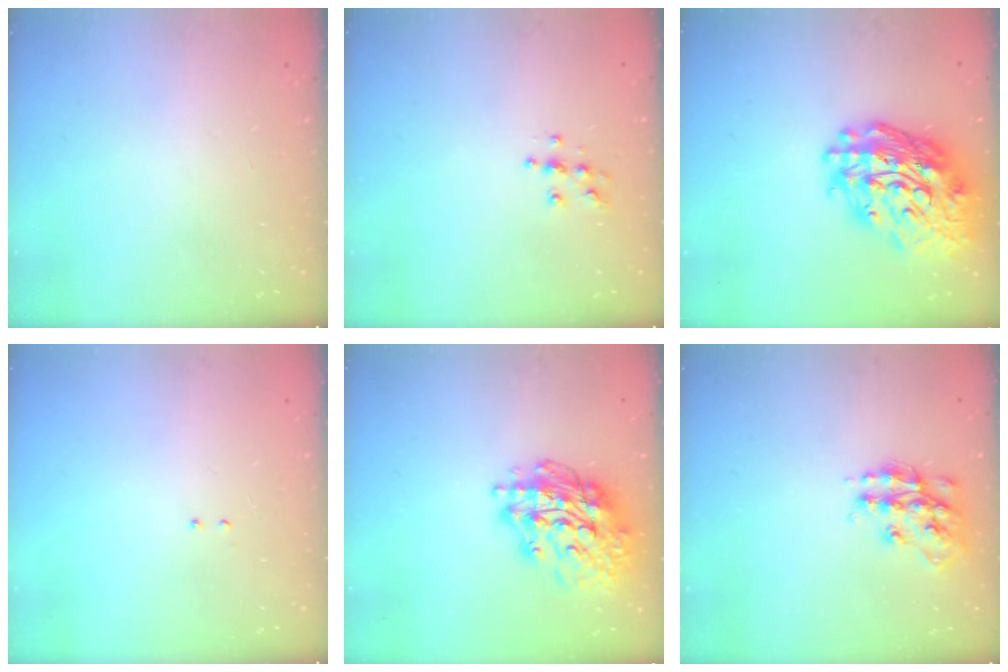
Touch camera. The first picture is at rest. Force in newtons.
{"total": 5.4, "press": 5.4, "slide": 0.1}
{"total": 24.3, "press": 24.2, "slide": 2.6}
{"total": 2.1, "press": 2.0, "slide": 0.6}
{"total": 18.9, "press": 18.8, "slide": 2.2}
{"total": 14.2, "press": 14.2, "slide": 0.9}